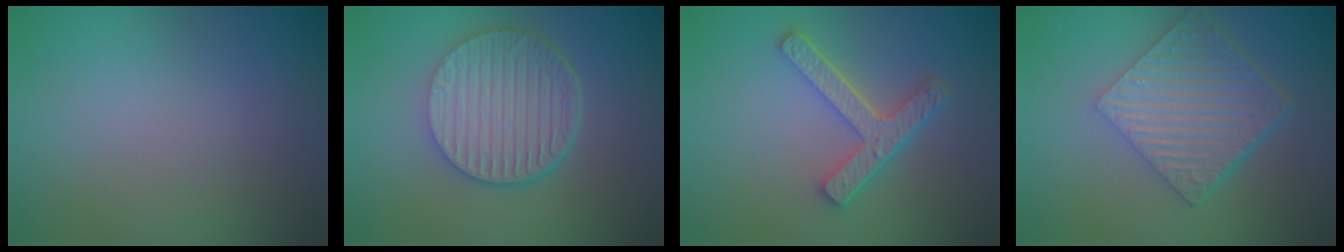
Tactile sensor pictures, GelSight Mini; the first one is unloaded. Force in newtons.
{"total": 6.6, "press": 4.7, "slide": 4.6}
{"total": 4.5, "press": 3.3, "slide": 3.0}
{"total": 6.4, "press": 4.4, "slide": 4.8}